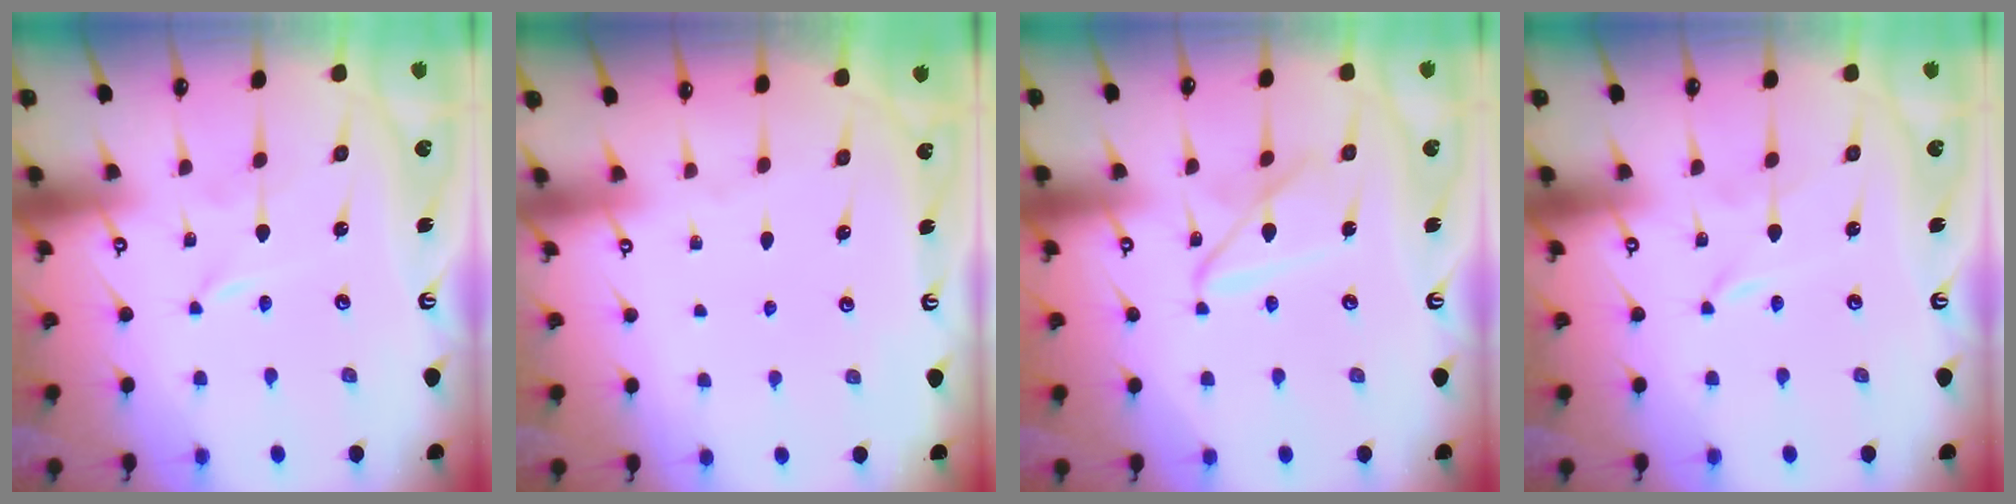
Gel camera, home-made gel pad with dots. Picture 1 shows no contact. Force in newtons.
{"total": 0.0}
{"total": 8.7, "press": 8.6, "slide": 0.7}
{"total": 0.0}